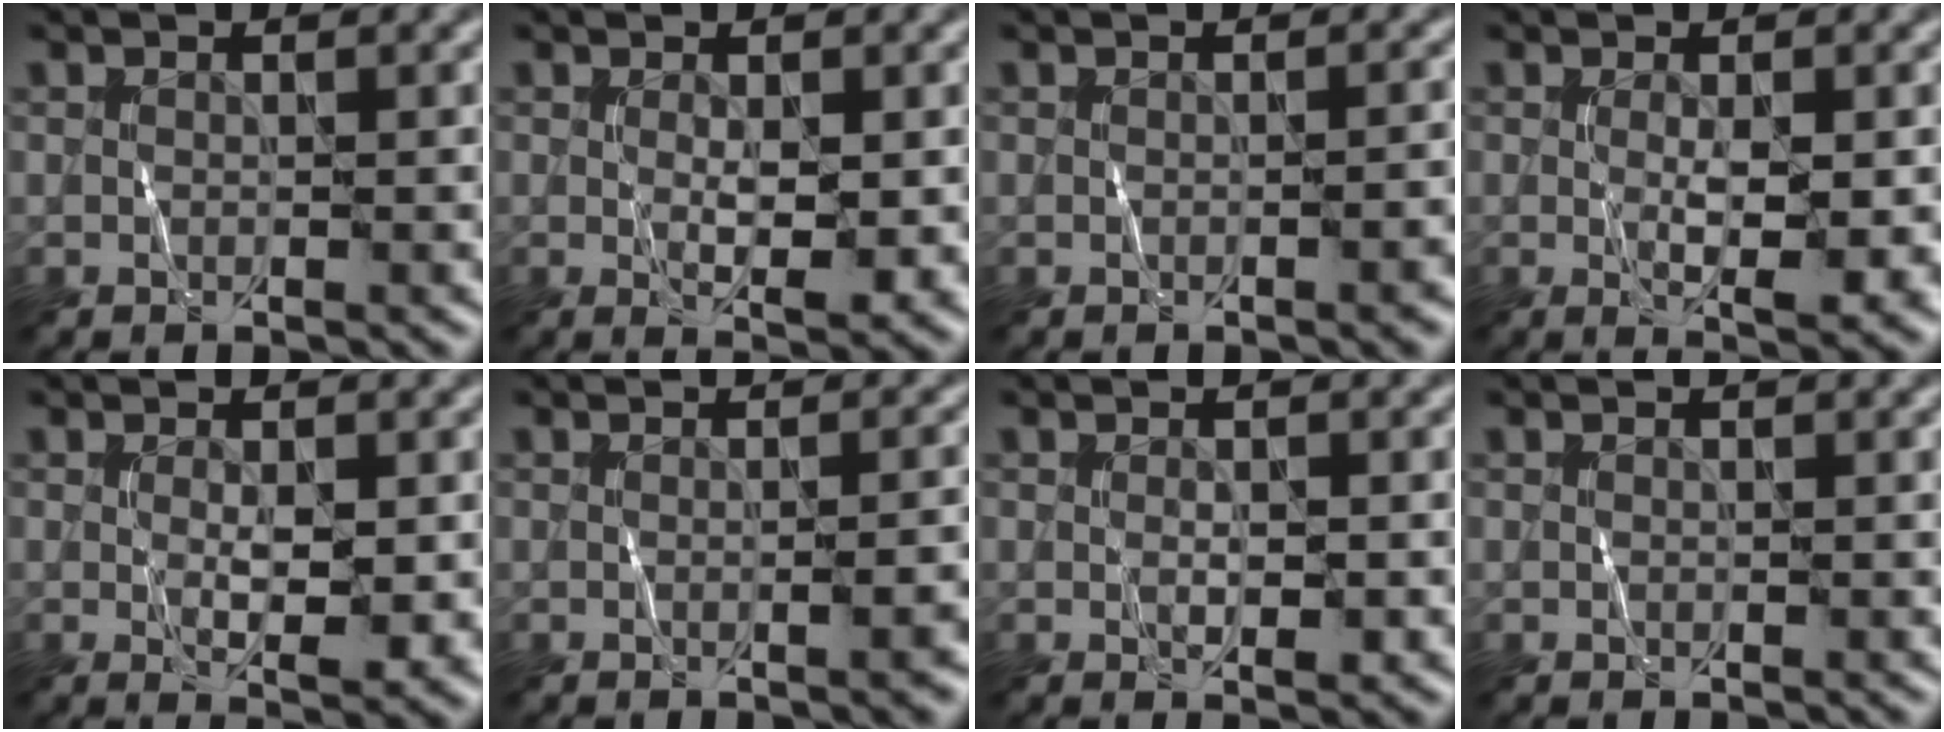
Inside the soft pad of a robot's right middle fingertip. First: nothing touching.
{"total": 2.8, "force": [0.1, 0.9, 2.7], "torque": [-0.048, -0.008, 0.008]}
{"total": 1.4, "force": [-0.4, 0.3, 1.3], "torque": [-0.015, 0.000, -0.006]}
{"total": 3.6, "force": [-0.2, 0.9, 3.5], "torque": [-0.061, -0.009, 0.002]}
{"total": 3.1, "force": [0.0, 1.0, 3.0], "torque": [-0.052, -0.008, 0.007]}
{"total": 2.8, "force": [-0.4, 0.8, 2.7], "torque": [-0.022, 0.004, -0.004]}
{"total": 1.7, "force": [-0.1, 0.8, 1.5], "torque": [-0.023, -0.005, 0.001]}
{"total": 0.0}